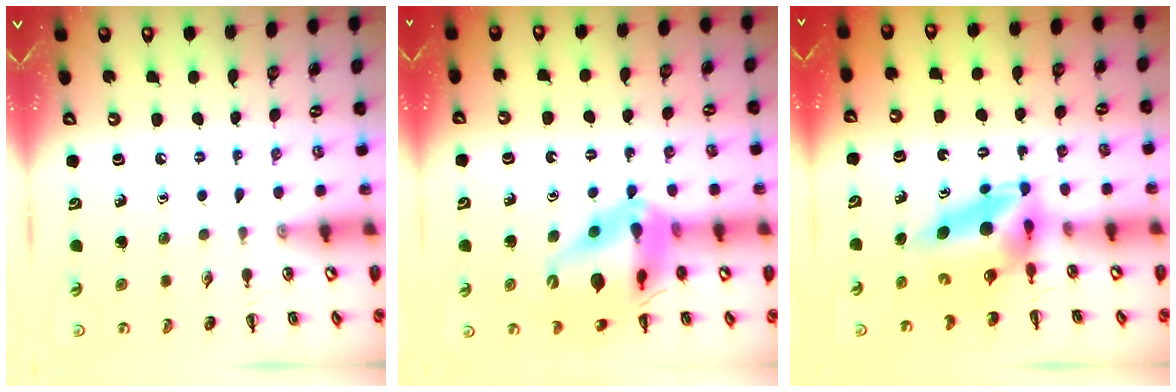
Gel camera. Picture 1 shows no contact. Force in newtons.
{"total": 17.9, "press": 17.6, "slide": 3.5}
{"total": 7.3, "press": 7.0, "slide": 2.3}